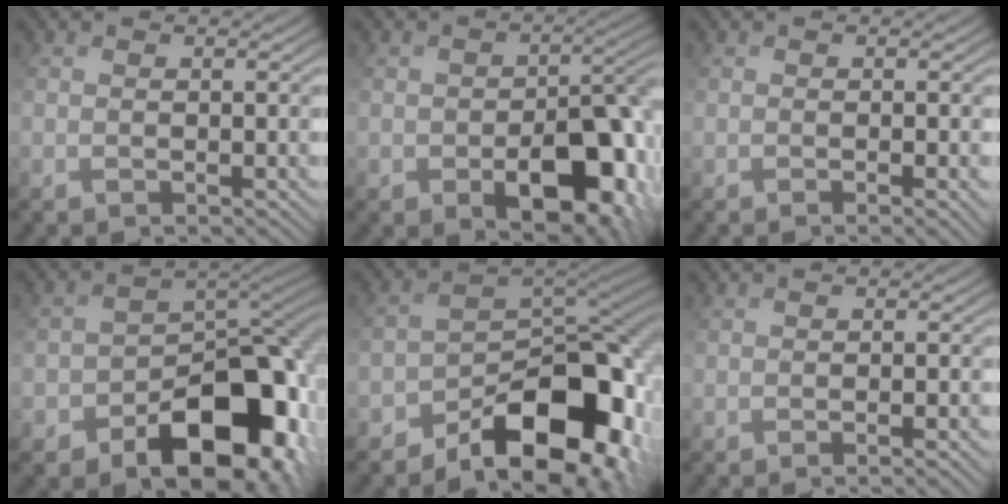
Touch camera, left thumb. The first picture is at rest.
{"total": 11.6, "force": [-4.3, 7.6, 7.7], "torque": [-0.091, -0.017, -0.050]}
{"total": 2.9, "force": [-1.0, 1.0, 2.6], "torque": [-0.034, -0.006, 0.005]}
{"total": 15.3, "force": [-7.0, 9.7, 9.5], "torque": [-0.112, -0.025, -0.096]}
{"total": 13.4, "force": [-7.8, 6.3, 9.0], "torque": [-0.126, -0.005, -0.125]}
{"total": 2.9, "force": [-1.8, 0.6, 2.2], "torque": [-0.020, 0.004, -0.006]}